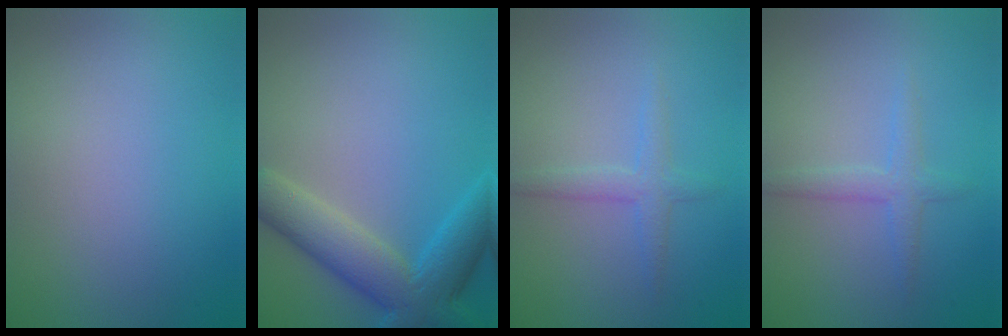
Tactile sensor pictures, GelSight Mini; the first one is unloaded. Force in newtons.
{"total": 6.6, "press": 6.6, "slide": 0.4}
{"total": 1.9, "press": 1.9, "slide": 0.2}
{"total": 1.9, "press": 1.9, "slide": 0.2}